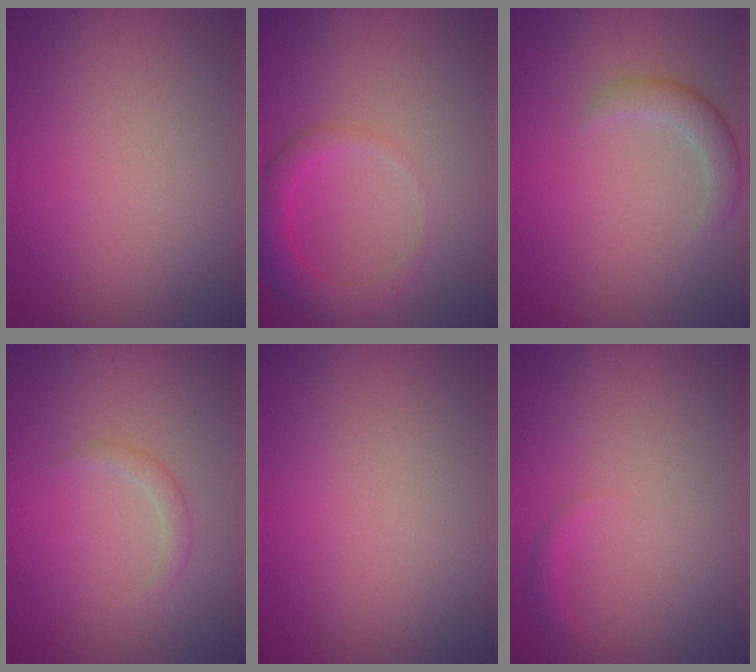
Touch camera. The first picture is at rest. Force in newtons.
{"total": 3.3, "press": 3.3, "slide": 0.2}
{"total": 2.5, "press": 2.5, "slide": 0.2}
{"total": 1.3, "press": 1.3, "slide": 0.1}
{"total": 0.0}
{"total": 0.9, "press": 0.9, "slide": 0.1}